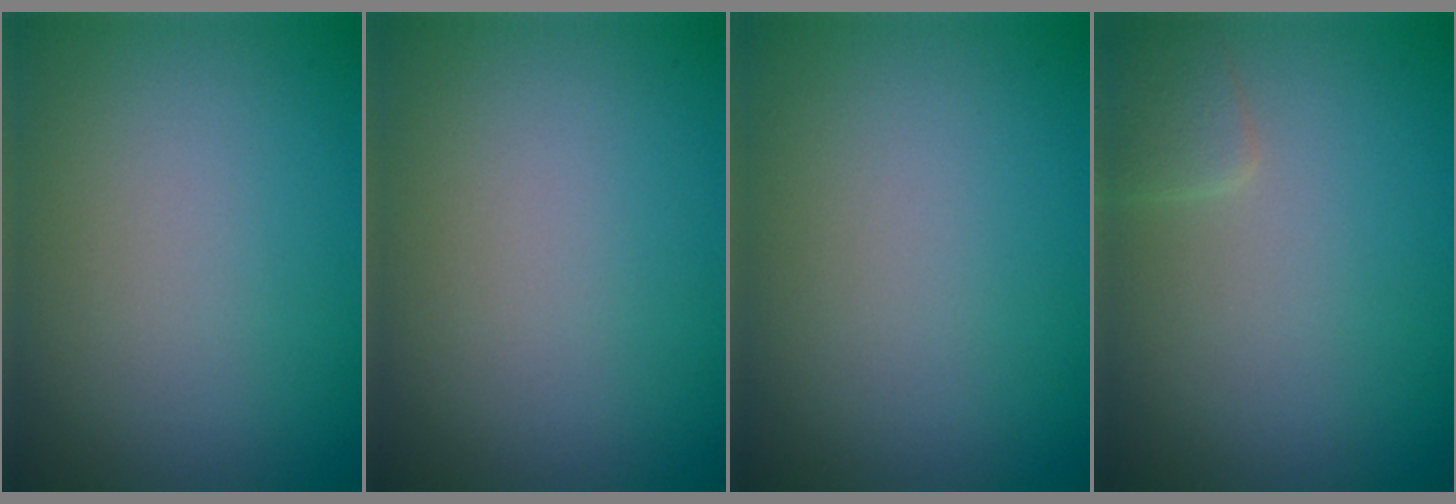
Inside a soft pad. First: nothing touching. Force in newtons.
{"total": 0.0}
{"total": 0.0}
{"total": 1.3, "press": 1.3, "slide": 0.1}